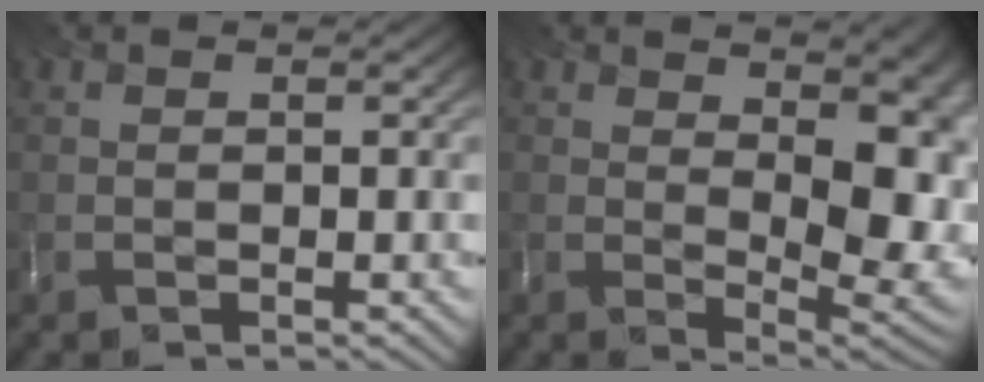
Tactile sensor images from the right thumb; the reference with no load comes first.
{"total": 12.1, "force": [2.8, 5.5, 10.4], "torque": [-0.117, 0.007, 0.054]}